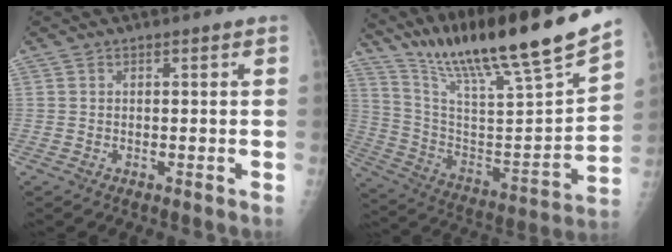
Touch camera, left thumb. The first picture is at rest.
{"total": 26.1, "force": [21.2, 1.6, 15.1], "torque": [-0.238, -0.110, 0.357]}